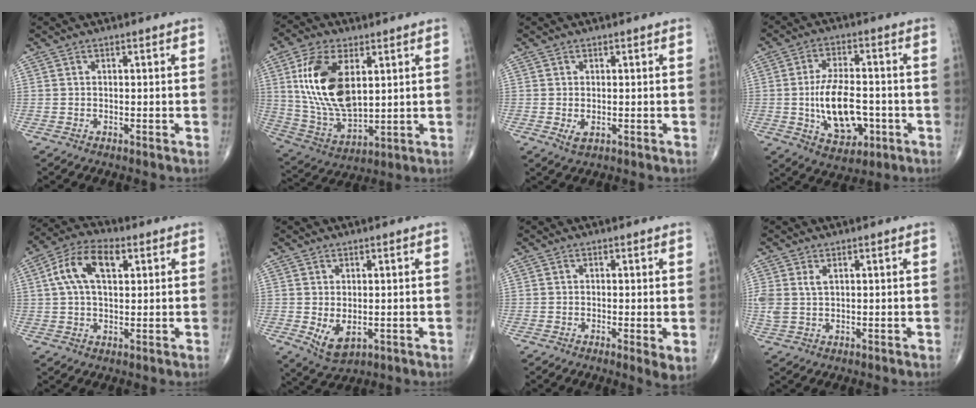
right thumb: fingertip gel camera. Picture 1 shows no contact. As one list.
[{"total": 17.8, "force": [5.0, 9.5, 14.2], "torque": [-0.266, -0.021, 0.104]}, {"total": 1.8, "force": [-0.3, 1.0, 1.5], "torque": [-0.022, -0.004, -0.002]}, {"total": 12.7, "force": [-2.3, 7.1, 10.3], "torque": [-0.159, 0.011, -0.030]}, {"total": 10.6, "force": [3.1, 5.7, 8.3], "torque": [-0.154, 0.020, 0.052]}, {"total": 5.1, "force": [-0.7, 2.9, 4.2], "torque": [-0.066, -0.009, 0.004]}, {"total": 2.8, "force": [-0.3, 0.5, 2.8], "torque": [-0.044, -0.012, -0.011]}, {"total": 3.7, "force": [1.3, 2.0, 2.8], "torque": [-0.073, 0.007, 0.033]}]